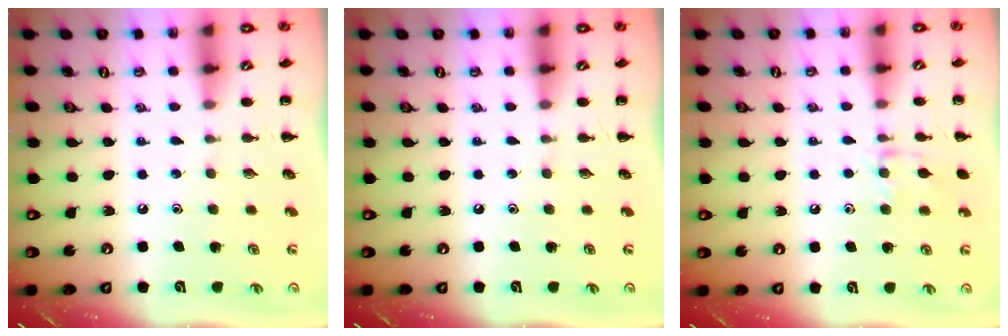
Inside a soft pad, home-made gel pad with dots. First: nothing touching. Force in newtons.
{"total": 0.0}
{"total": 8.0, "press": 7.9, "slide": 1.4}